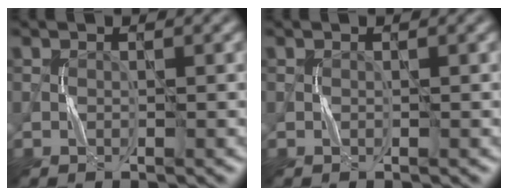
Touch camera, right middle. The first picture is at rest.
{"total": 0.0}